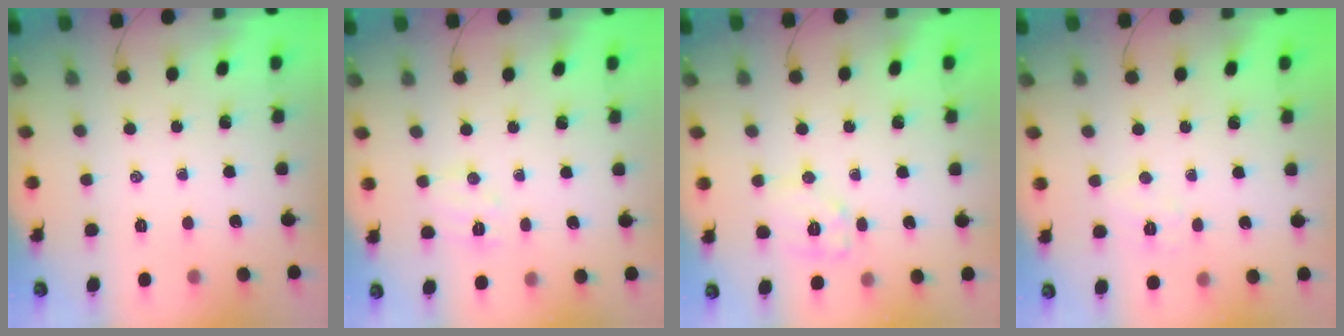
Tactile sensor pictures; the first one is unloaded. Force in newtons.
{"total": 6.3, "press": 6.2, "slide": 1.1}
{"total": 8.5, "press": 8.5, "slide": 0.2}
{"total": 5.2, "press": 5.1, "slide": 1.0}